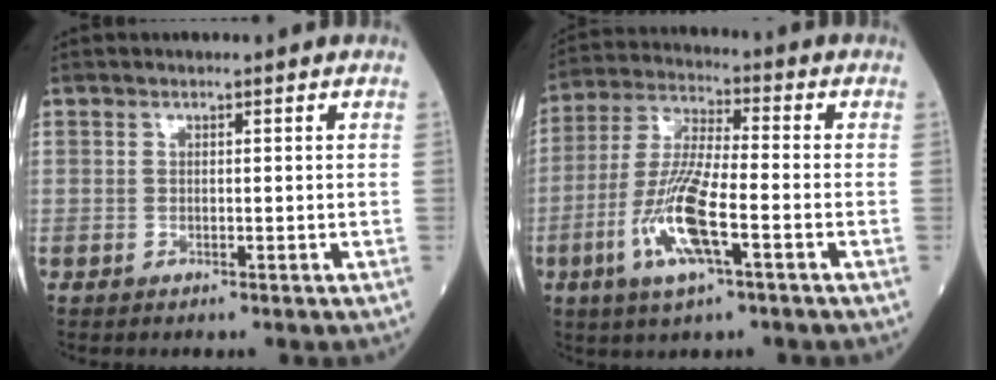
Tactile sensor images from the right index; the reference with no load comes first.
{"total": 11.9, "force": [-4.3, 1.9, 10.9], "torque": [-0.229, -0.010, -0.083]}